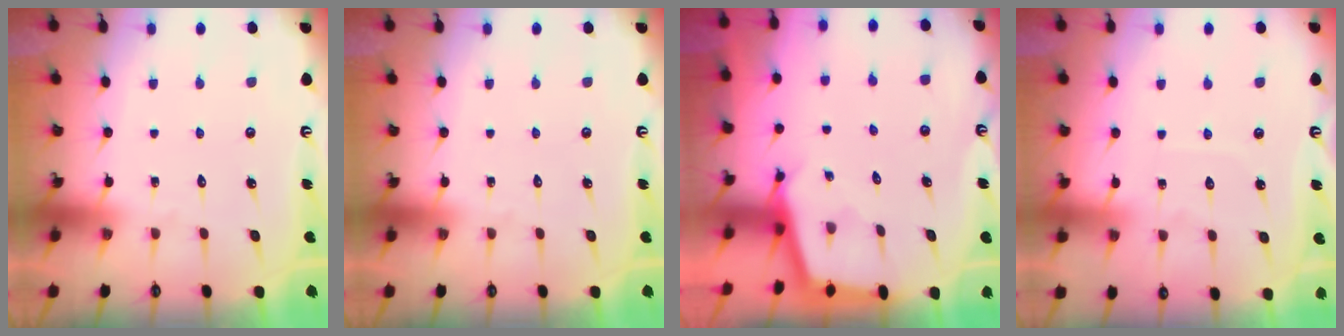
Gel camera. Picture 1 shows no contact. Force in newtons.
{"total": 0.0}
{"total": 2.5, "press": 2.5, "slide": 0.2}
{"total": 3.6, "press": 3.6, "slide": 0.5}